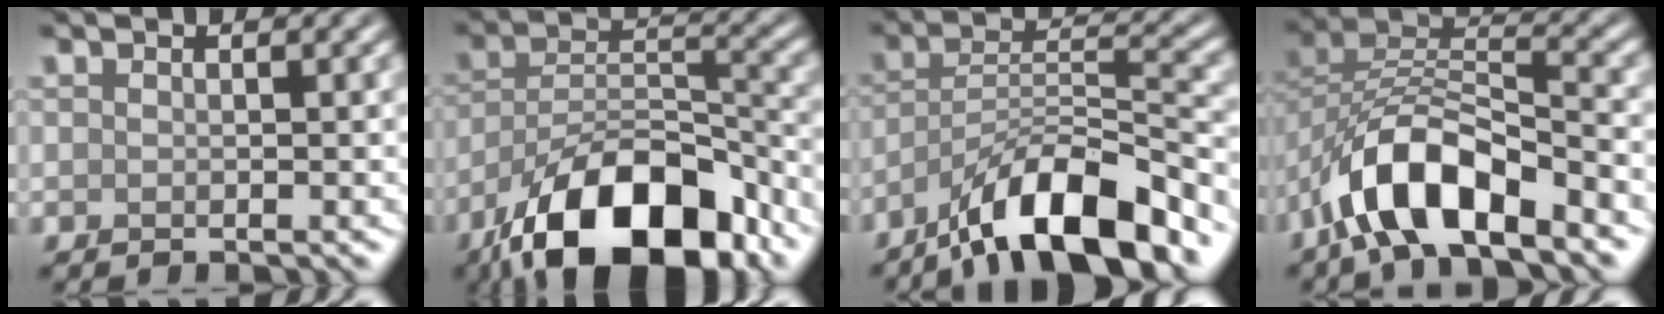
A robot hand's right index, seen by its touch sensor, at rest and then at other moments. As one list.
[{"total": 12.8, "force": [-8.5, 5.2, 8.0], "torque": [-0.130, 0.000, -0.155]}, {"total": 10.3, "force": [-7.3, 2.5, 6.9], "torque": [-0.110, 0.010, -0.133]}, {"total": 9.1, "force": [-5.7, 3.2, 6.4], "torque": [-0.113, 0.014, -0.104]}]